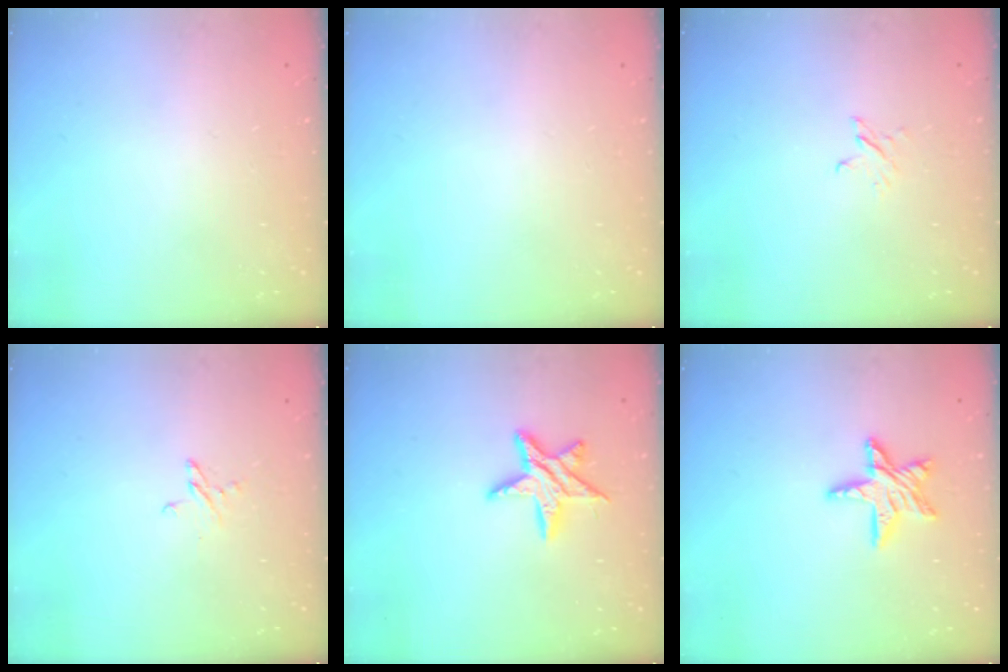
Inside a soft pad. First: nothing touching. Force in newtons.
{"total": 0.0}
{"total": 2.4, "press": 2.4, "slide": 0.3}
{"total": 2.9, "press": 2.9, "slide": 0.3}
{"total": 10.6, "press": 10.6, "slide": 0.5}
{"total": 10.6, "press": 10.5, "slide": 0.9}